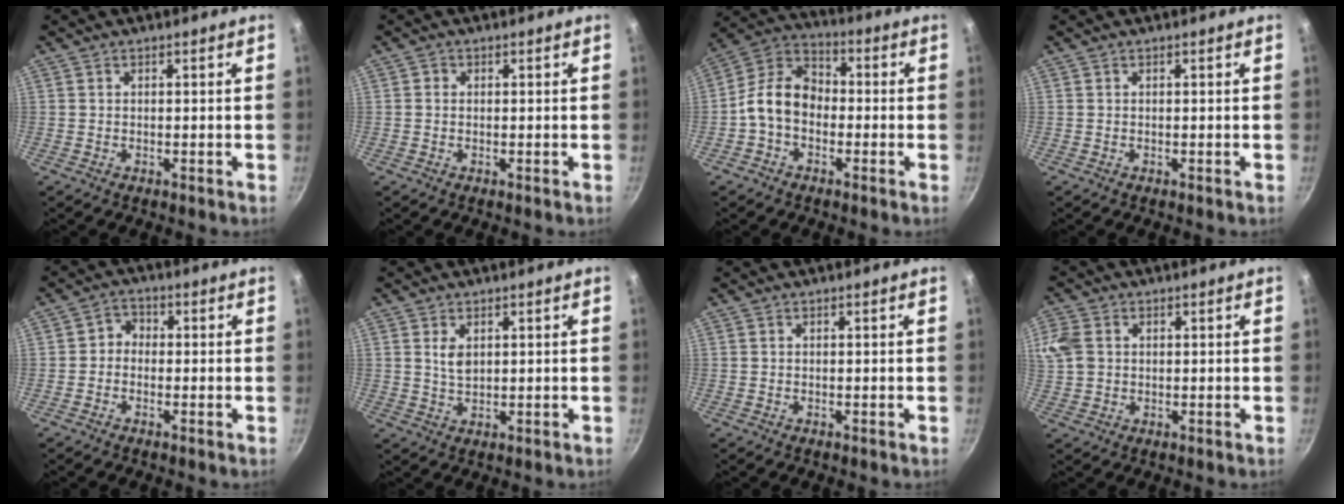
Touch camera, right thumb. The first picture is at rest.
{"total": 0.7, "force": [-0.1, 0.7, 0.2], "torque": [0.000, 0.004, -0.002]}
{"total": 10.3, "force": [-2.0, 7.5, 6.7], "torque": [-0.095, 0.039, -0.061]}
{"total": 0.0}
{"total": 2.9, "force": [-0.7, 2.5, 1.2], "torque": [-0.004, 0.014, -0.023]}
{"total": 3.3, "force": [1.1, 2.0, 2.3], "torque": [-0.039, -0.008, 0.022]}
{"total": 0.0}
{"total": 7.9, "force": [1.7, 6.2, 4.5], "torque": [-0.099, 0.011, 0.028]}